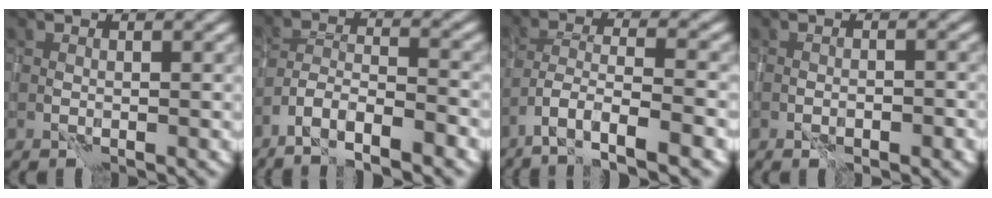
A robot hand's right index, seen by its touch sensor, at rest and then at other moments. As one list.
[{"total": 5.7, "force": [-4.4, 1.1, 3.5], "torque": [-0.060, 0.003, -0.081]}, {"total": 6.5, "force": [-4.3, 1.4, 4.7], "torque": [-0.083, 0.002, -0.076]}, {"total": 2.0, "force": [-1.1, 0.6, 1.5], "torque": [-0.029, 0.011, -0.012]}]